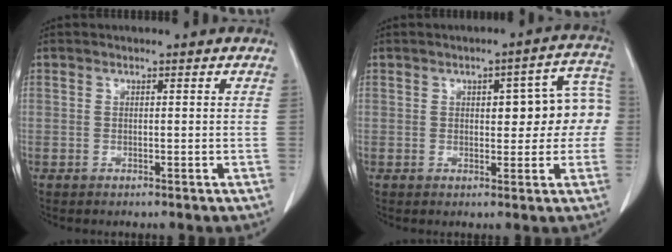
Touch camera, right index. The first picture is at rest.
{"total": 9.2, "force": [0.8, 3.5, 8.4], "torque": [-0.092, 0.042, 0.011]}